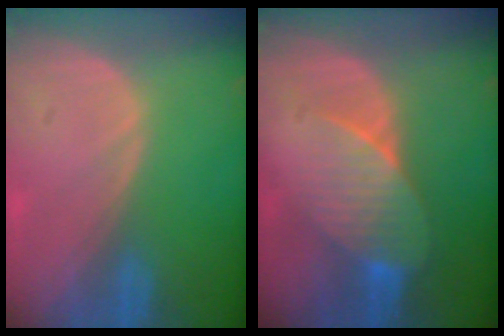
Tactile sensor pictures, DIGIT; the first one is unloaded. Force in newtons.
{"total": 7.5, "press": 6.8, "slide": 3.0}